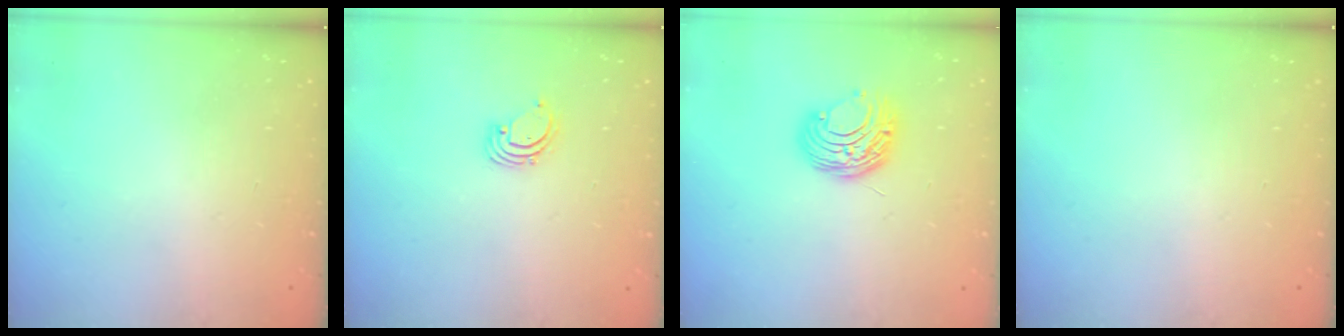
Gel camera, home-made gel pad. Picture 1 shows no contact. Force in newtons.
{"total": 1.4, "press": 1.4, "slide": 0.1}
{"total": 9.5, "press": 9.4, "slide": 0.9}
{"total": 0.0}